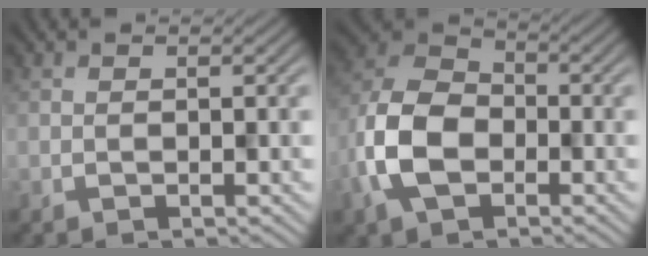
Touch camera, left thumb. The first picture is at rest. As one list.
[{"total": 10.1, "force": [-3.7, 6.5, 6.8], "torque": [-0.171, -0.002, -0.085]}]